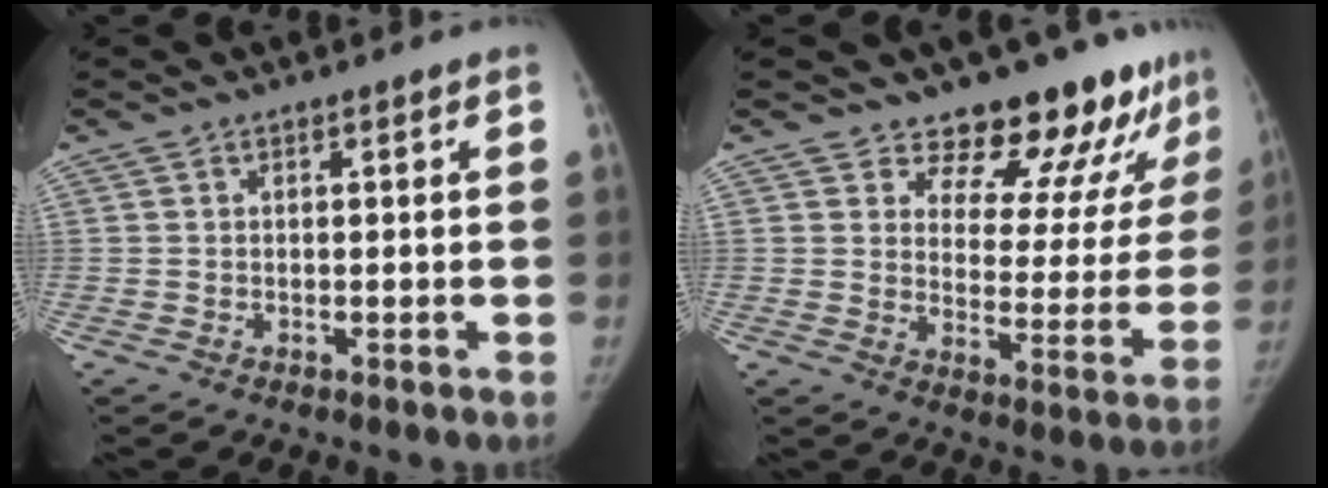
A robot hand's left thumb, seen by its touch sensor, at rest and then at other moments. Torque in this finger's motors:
{"motor_torque": [0.09, 0.17, -0.41, -0.49, 0.00]}